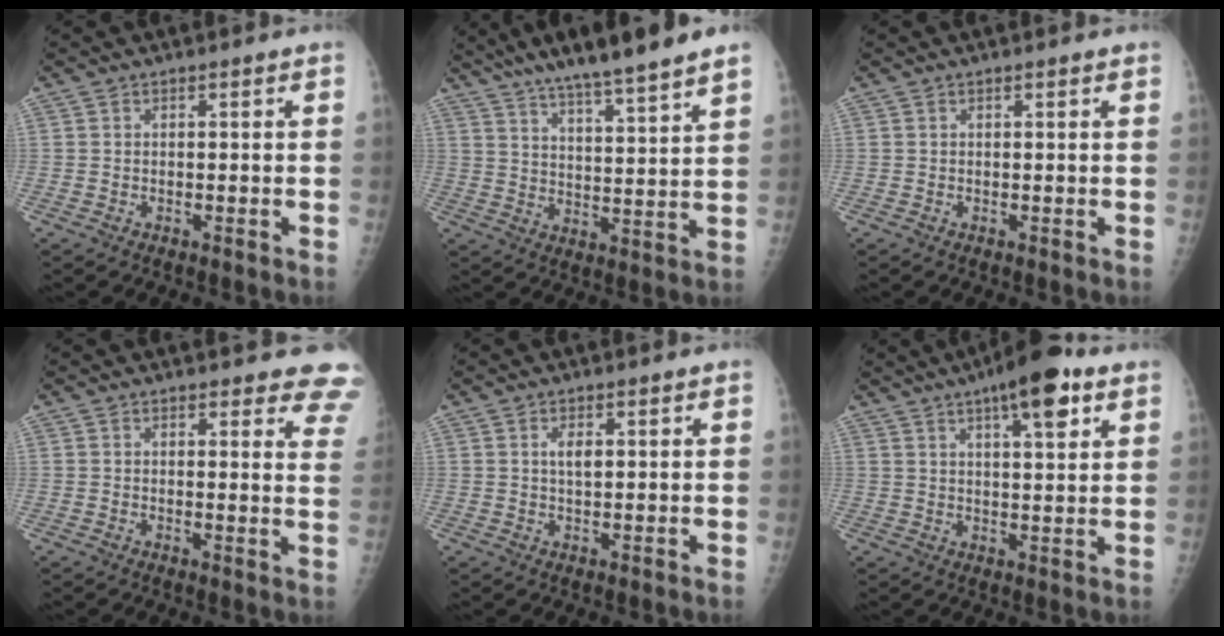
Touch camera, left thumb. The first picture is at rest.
{"total": 16.5, "force": [13.3, 1.2, 9.6], "torque": [-0.140, -0.044, 0.209]}
{"total": 0.6, "force": [0.5, 0.1, 0.4], "torque": [-0.005, 0.000, 0.005]}
{"total": 10.4, "force": [9.4, 3.0, 3.4], "torque": [0.013, -0.045, 0.074]}
{"total": 2.4, "force": [0.8, 1.1, 2.0], "torque": [-0.032, -0.004, 0.014]}
{"total": 11.6, "force": [6.4, 3.4, 9.0], "torque": [-0.115, -0.017, 0.091]}